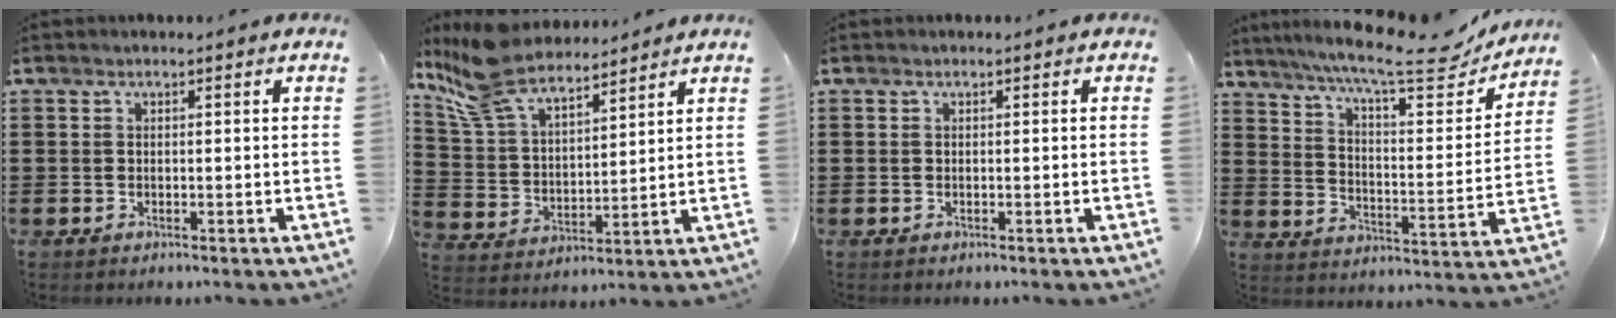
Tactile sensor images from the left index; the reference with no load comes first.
{"total": 10.0, "force": [8.7, 3.0, 3.9], "torque": [-0.110, -0.030, 0.165]}
{"total": 0.0}
{"total": 11.3, "force": [9.5, 0.8, 6.1], "torque": [-0.129, -0.060, 0.154]}